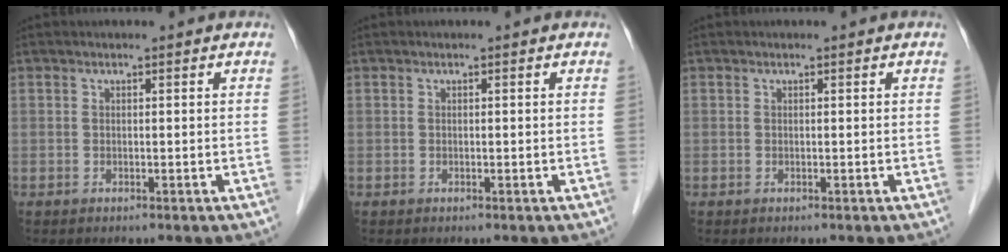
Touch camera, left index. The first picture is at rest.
{"total": 0.0}
{"total": 0.0}